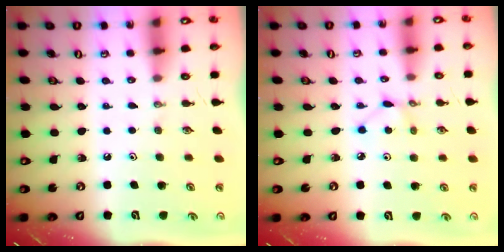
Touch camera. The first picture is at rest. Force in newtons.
{"total": 2.4, "press": 2.4, "slide": 0.2}